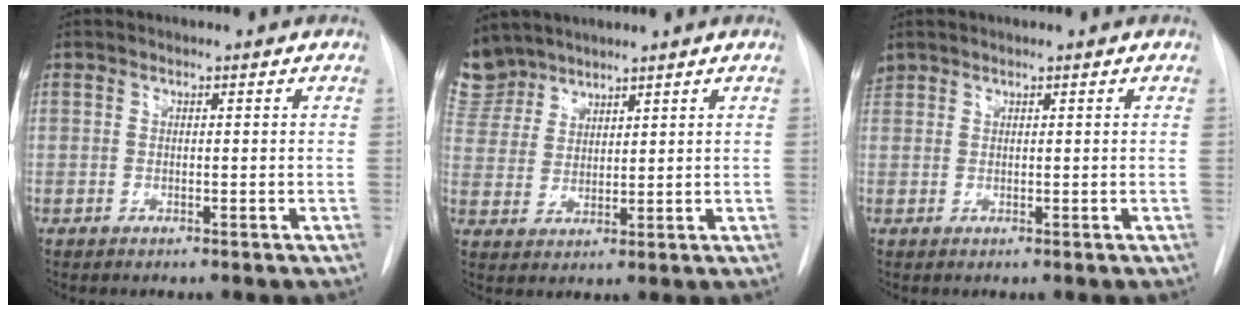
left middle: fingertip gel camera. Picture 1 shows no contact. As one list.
[{"total": 7.9, "force": [7.1, 3.4, 0.4], "torque": [-0.016, 0.007, 0.155]}, {"total": 1.3, "force": [1.1, 0.7, 0.1], "torque": [-0.007, 0.016, 0.023]}]